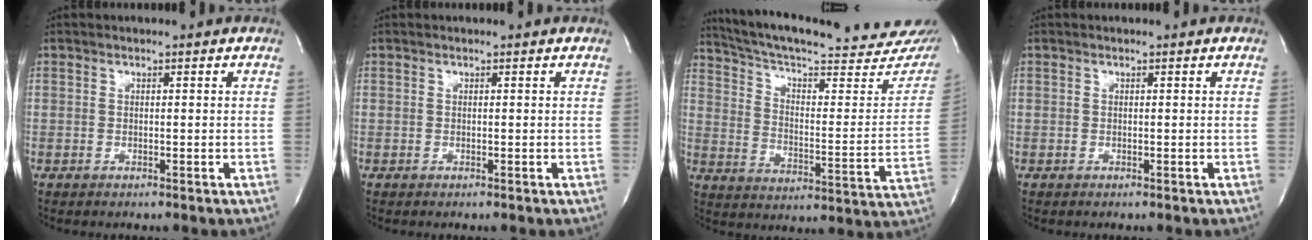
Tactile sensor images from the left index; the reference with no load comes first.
{"total": 0.0}
{"total": 28.6, "force": [25.7, 3.9, 11.9], "torque": [-0.191, -0.076, 0.335]}
{"total": 0.0}